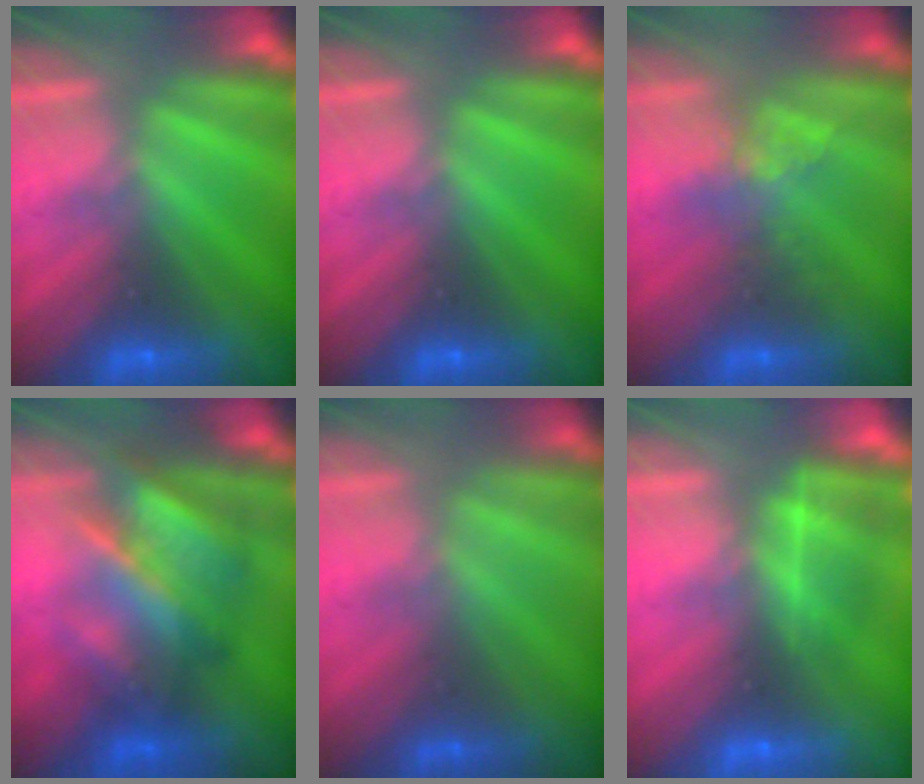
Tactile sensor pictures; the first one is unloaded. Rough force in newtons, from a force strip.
{"total": 0.0}
{"total": 2.4}
{"total": 4.9}
{"total": 1.0}
{"total": 4.7}